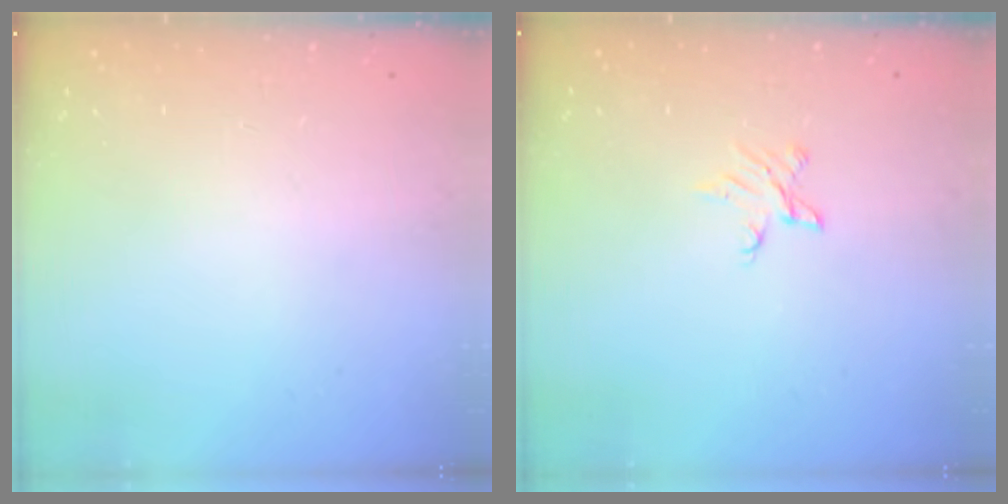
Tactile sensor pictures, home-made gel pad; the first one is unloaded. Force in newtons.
{"total": 4.0, "press": 3.9, "slide": 0.4}